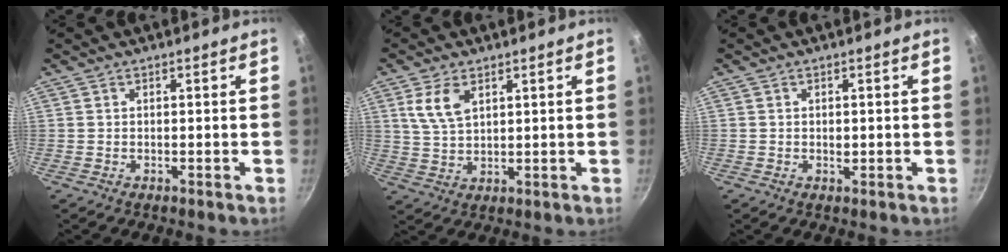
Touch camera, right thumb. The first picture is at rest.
{"total": 6.6, "force": [2.9, 3.5, 4.8], "torque": [-0.088, -0.010, 0.060]}
{"total": 1.1, "force": [0.0, 0.8, 0.8], "torque": [-0.011, 0.000, 0.001]}